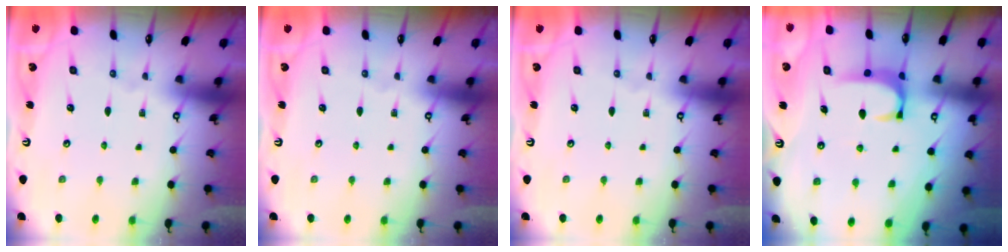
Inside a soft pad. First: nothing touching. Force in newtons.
{"total": 0.0}
{"total": 0.0}
{"total": 2.3, "press": 2.3, "slide": 0.6}